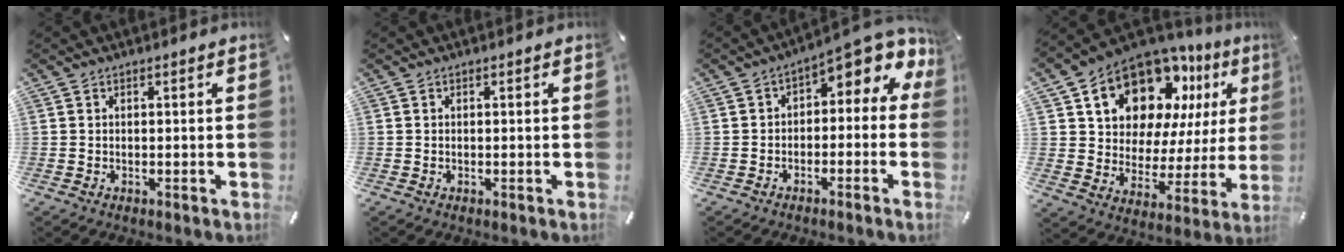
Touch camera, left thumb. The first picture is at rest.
{"total": 0.0}
{"total": 5.2, "force": [2.2, 2.8, 3.8], "torque": [-0.057, -0.024, 0.031]}
{"total": 15.9, "force": [10.6, 9.9, 6.4], "torque": [-0.112, -0.081, 0.190]}